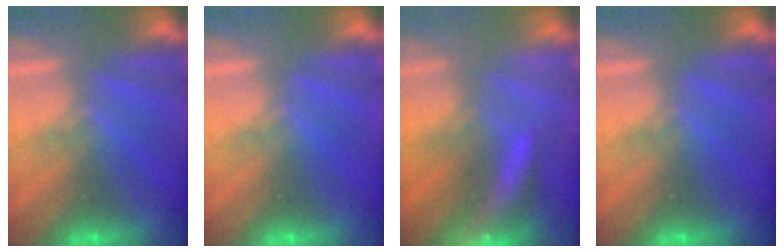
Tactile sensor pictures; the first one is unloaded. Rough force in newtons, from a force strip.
{"total": 0.0}
{"total": 6.5}
{"total": 0.0}